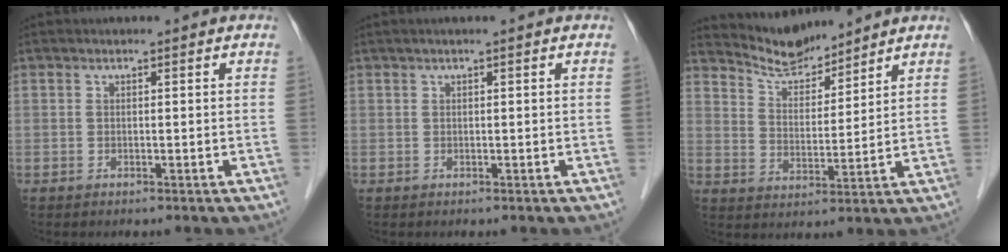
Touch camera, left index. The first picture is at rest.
{"total": 0.6, "force": [0.2, -0.1, 0.5], "torque": [-0.015, 0.005, 0.007]}
{"total": 7.2, "force": [7.0, 1.1, 0.8], "torque": [-0.027, 0.010, 0.135]}